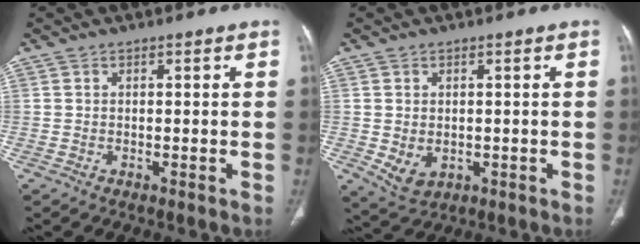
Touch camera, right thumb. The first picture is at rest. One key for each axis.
{"total": 4.8, "fx": -0.5, "fy": 3.6, "fz": 3.2, "tx": -0.054, "ty": -0.008, "tz": 0.010}